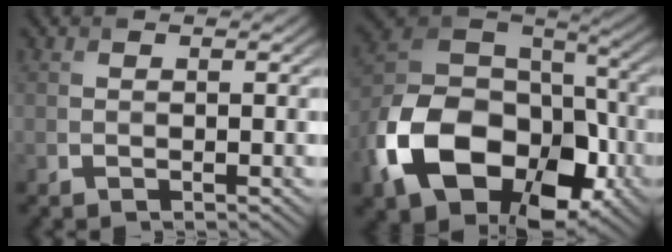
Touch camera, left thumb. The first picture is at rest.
{"total": 17.7, "force": [-6.8, 11.6, 11.5], "torque": [-0.239, -0.036, -0.124]}